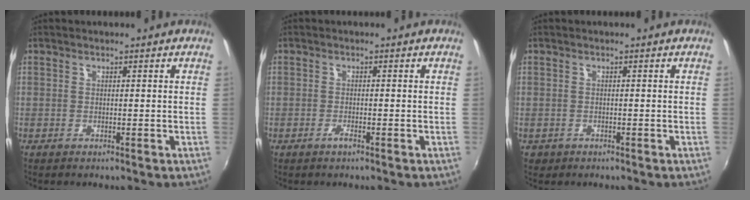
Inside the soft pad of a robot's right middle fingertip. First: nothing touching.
{"total": 1.1, "force": [-0.8, 0.2, 0.8], "torque": [-0.016, 0.000, -0.016]}
{"total": 1.4, "force": [-0.6, 1.2, 0.4], "torque": [-0.011, -0.003, -0.007]}